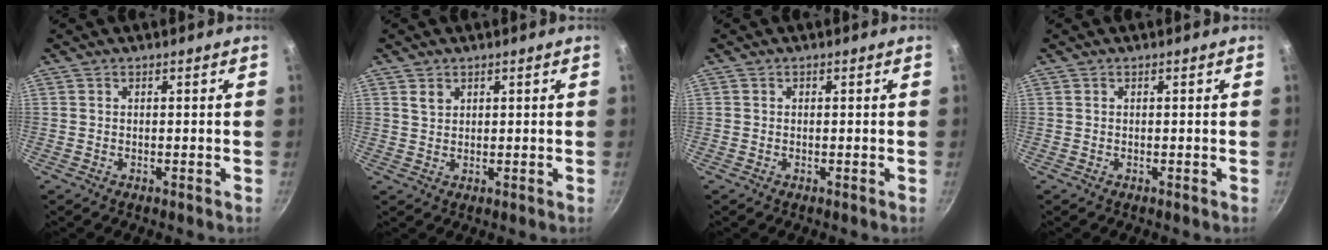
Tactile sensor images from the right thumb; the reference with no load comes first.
{"total": 2.1, "force": [1.1, 1.6, 0.9], "torque": [-0.010, -0.002, 0.022]}
{"total": 0.0}
{"total": 0.0}